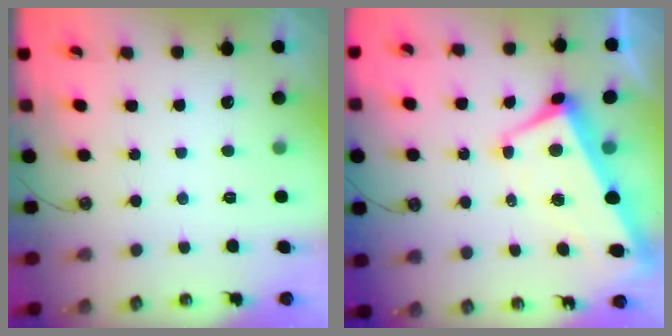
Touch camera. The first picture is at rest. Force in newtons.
{"total": 1.8, "press": 1.2, "slide": 1.3}